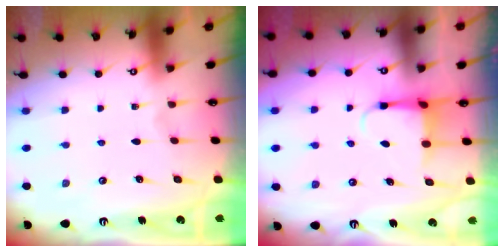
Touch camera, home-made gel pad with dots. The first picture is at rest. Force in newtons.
{"total": 3.9, "press": 3.9, "slide": 0.6}